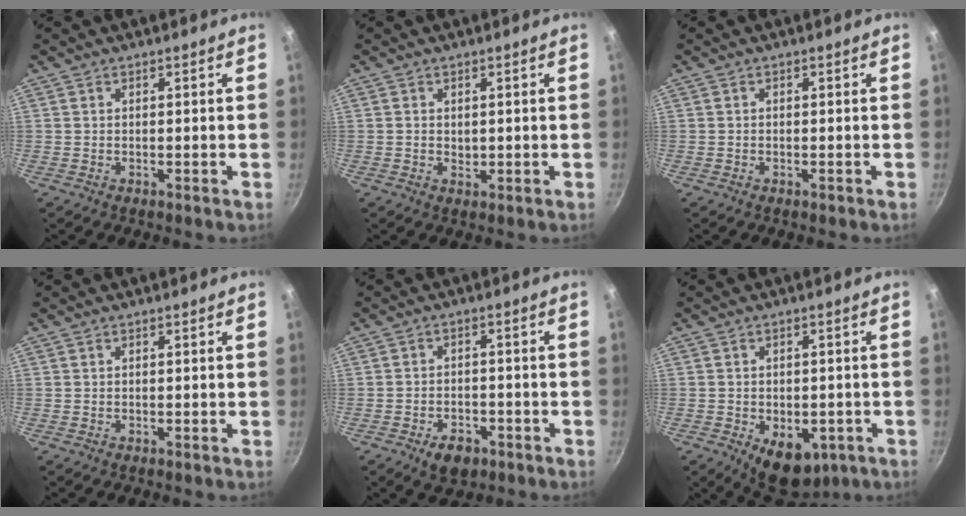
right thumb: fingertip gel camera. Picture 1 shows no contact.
{"total": 1.3, "force": [0.2, 1.0, 0.7], "torque": [-0.009, -0.002, 0.003]}
{"total": 0.0}
{"total": 0.0}
{"total": 5.8, "force": [-3.2, 3.6, 3.2], "torque": [-0.041, 0.019, -0.043]}
{"total": 10.0, "force": [-3.6, 6.2, 6.9], "torque": [-0.058, 0.001, -0.034]}